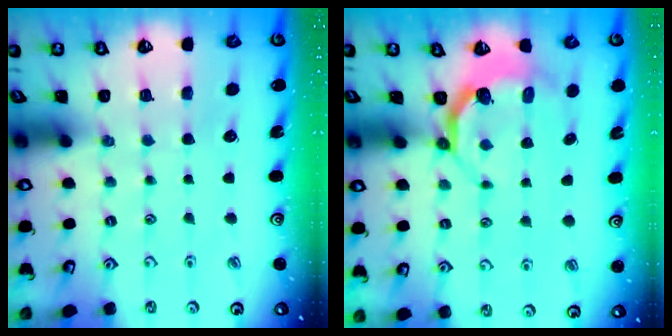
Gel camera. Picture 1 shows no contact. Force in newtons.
{"total": 4.6, "press": 3.1, "slide": 3.3}